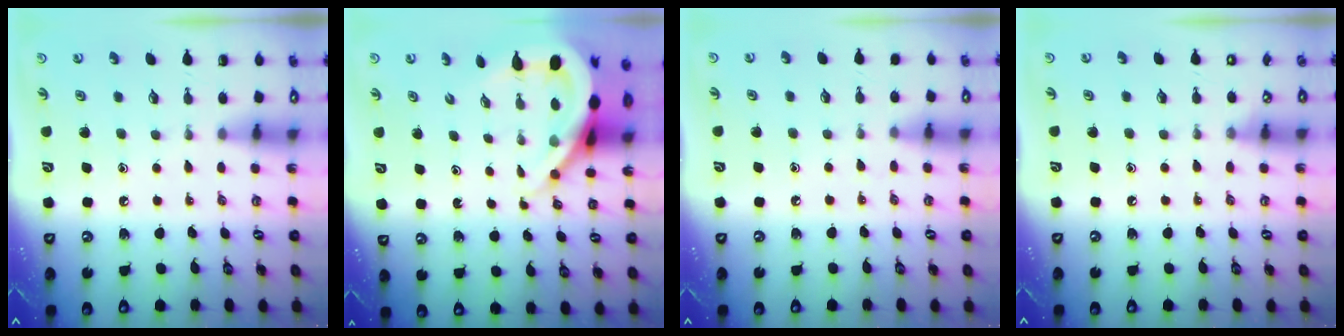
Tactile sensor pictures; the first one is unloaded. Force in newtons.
{"total": 10.3, "press": 10.3, "slide": 1.2}
{"total": 5.4, "press": 5.3, "slide": 0.8}
{"total": 3.0, "press": 2.9, "slide": 0.4}